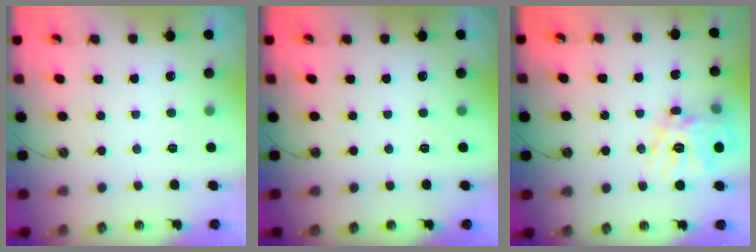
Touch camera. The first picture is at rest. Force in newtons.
{"total": 0.0}
{"total": 17.1, "press": 17.0, "slide": 1.9}